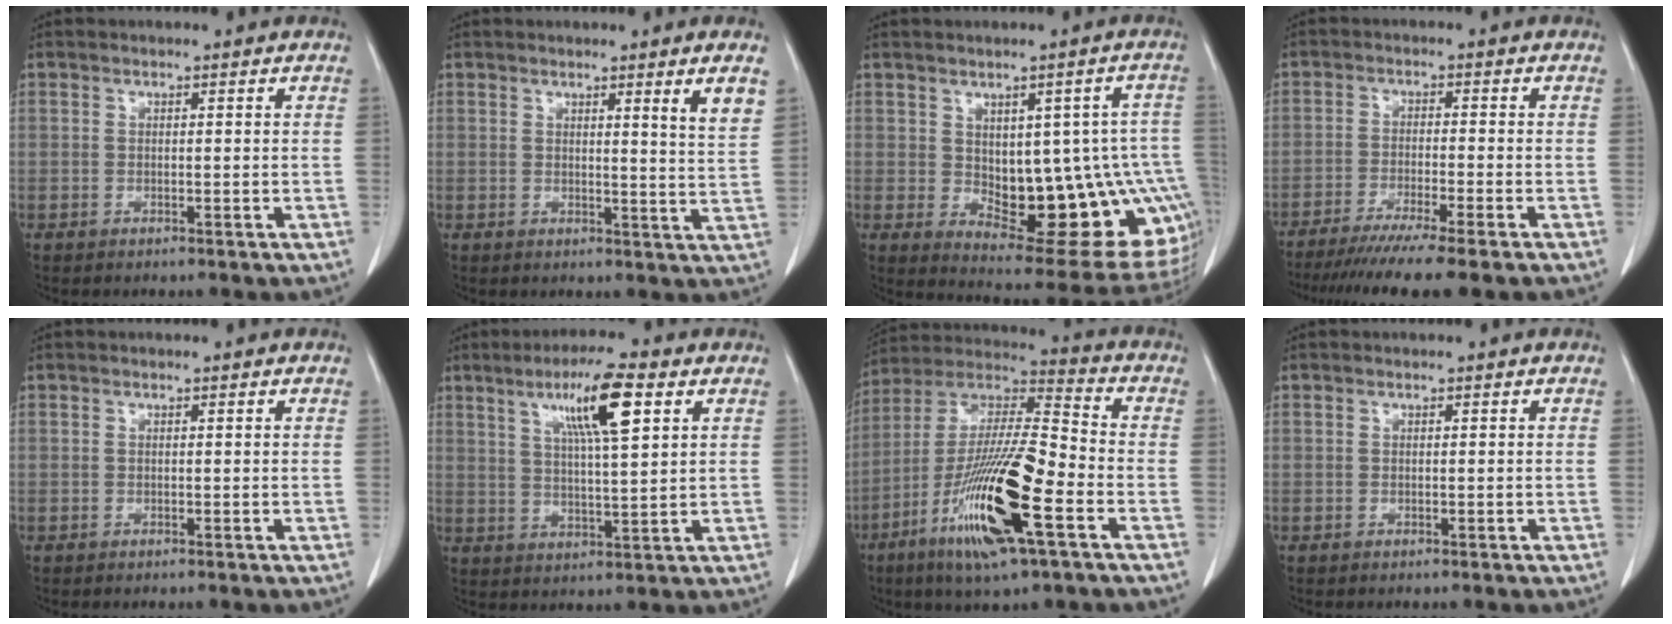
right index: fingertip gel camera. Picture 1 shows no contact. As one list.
[{"total": 4.4, "force": [2.6, -0.8, 3.5], "torque": [-0.050, -0.025, 0.031]}, {"total": 19.6, "force": [-2.2, 7.4, 18.0], "torque": [-0.161, 0.020, 0.003]}, {"total": 11.6, "force": [-9.4, -1.0, 6.7], "torque": [-0.084, -0.034, -0.145]}, {"total": 0.0}, {"total": 9.9, "force": [4.6, 0.7, 8.8], "torque": [-0.155, 0.008, 0.078]}, {"total": 19.9, "force": [-8.0, 2.3, 18.0], "torque": [-0.367, -0.029, -0.149]}, {"total": 0.0}]